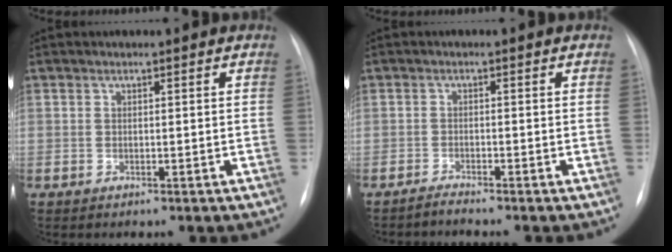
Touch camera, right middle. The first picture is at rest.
{"total": 1.5, "force": [-1.4, -0.4, -0.1], "torque": [0.000, -0.007, -0.026]}